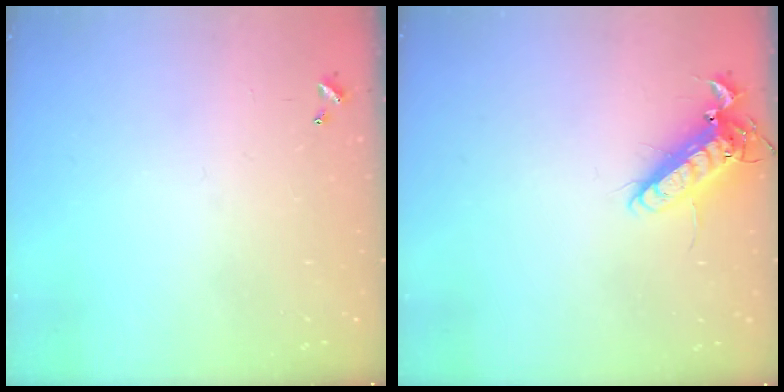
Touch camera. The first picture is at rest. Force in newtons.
{"total": 13.1, "press": 12.9, "slide": 2.4}